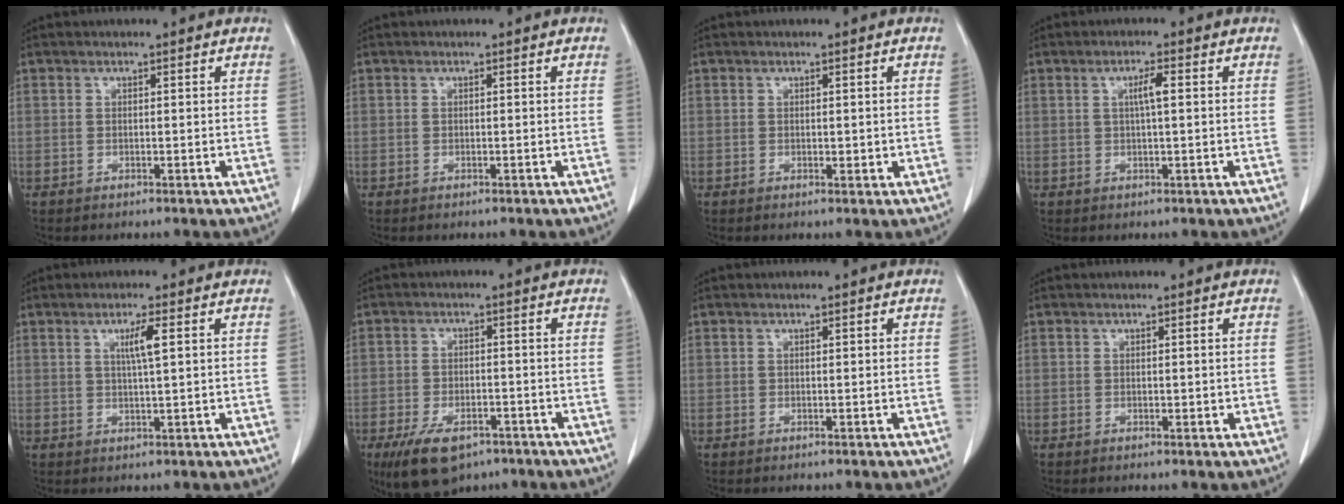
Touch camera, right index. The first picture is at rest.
{"total": 0.0}
{"total": 1.3, "force": [0.1, 0.7, 1.1], "torque": [-0.013, -0.004, 0.003]}
{"total": 2.5, "force": [0.5, 0.0, 2.4], "torque": [-0.044, 0.001, 0.009]}
{"total": 3.2, "force": [1.1, -0.3, 3.0], "torque": [-0.055, -0.002, 0.018]}
{"total": 9.2, "force": [-6.1, 4.3, 5.4], "torque": [-0.096, -0.007, -0.095]}
{"total": 0.0}
{"total": 0.8, "force": [0.1, 0.5, 0.7], "torque": [-0.008, -0.002, 0.002]}